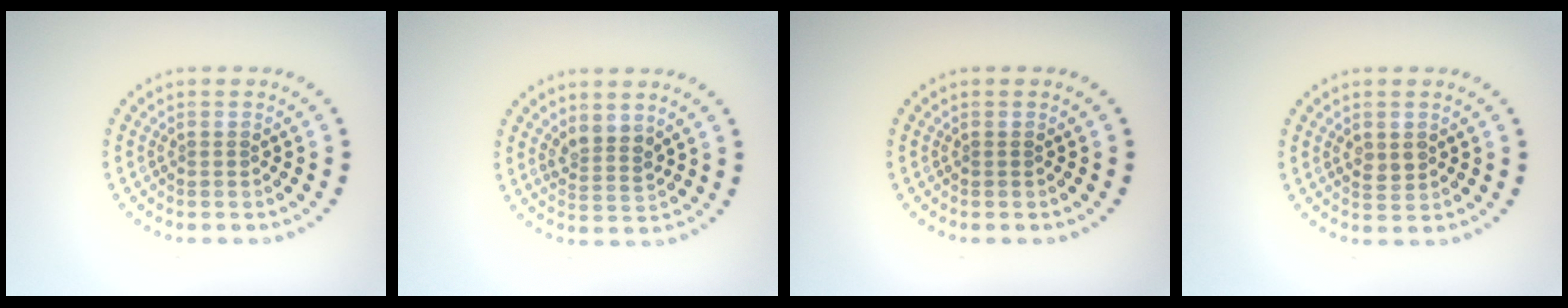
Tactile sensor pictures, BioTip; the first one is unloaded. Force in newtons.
{"total": 2.3, "press": 1.8, "slide": 1.3}
{"total": 0.0}
{"total": 1.6, "press": 1.6, "slide": 0.1}